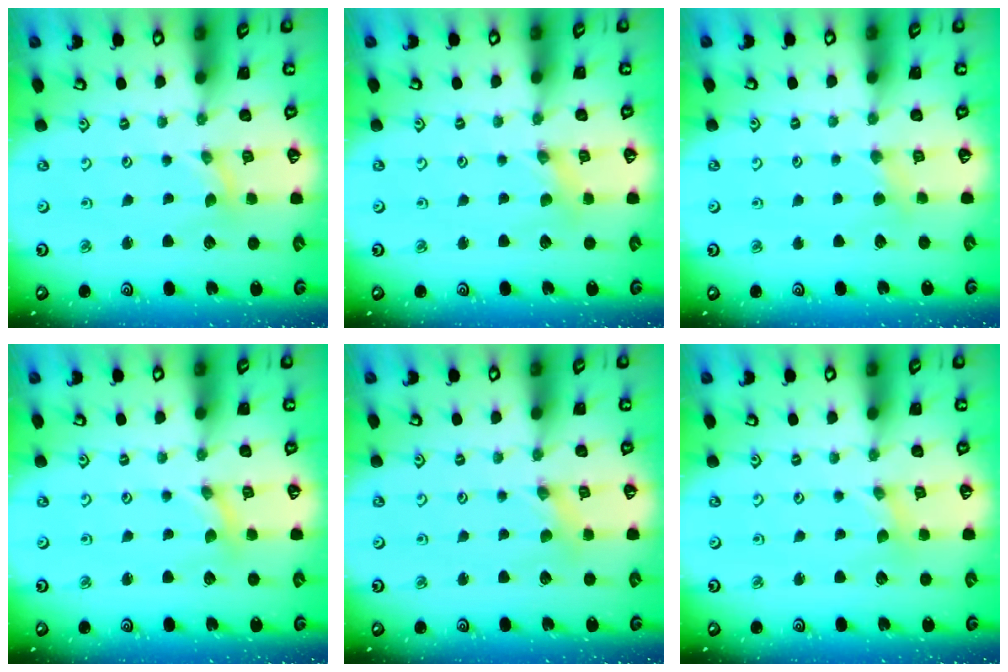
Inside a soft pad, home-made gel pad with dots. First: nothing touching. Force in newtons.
{"total": 1.0, "press": 1.0, "slide": 0.2}
{"total": 2.8, "press": 2.8, "slide": 0.4}
{"total": 0.0}
{"total": 1.0, "press": 1.0, "slide": 0.2}
{"total": 0.0}